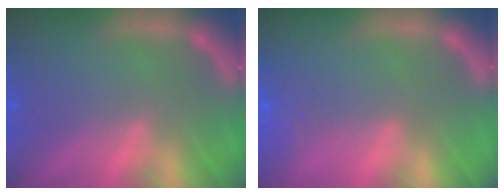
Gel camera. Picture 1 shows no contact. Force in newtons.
{"total": 1.9}